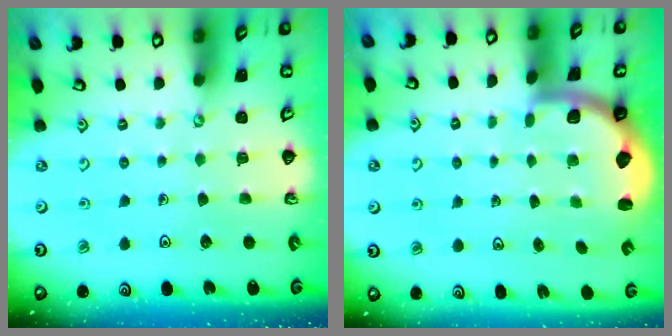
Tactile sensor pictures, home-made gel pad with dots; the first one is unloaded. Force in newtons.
{"total": 1.9, "press": 1.8, "slide": 0.5}